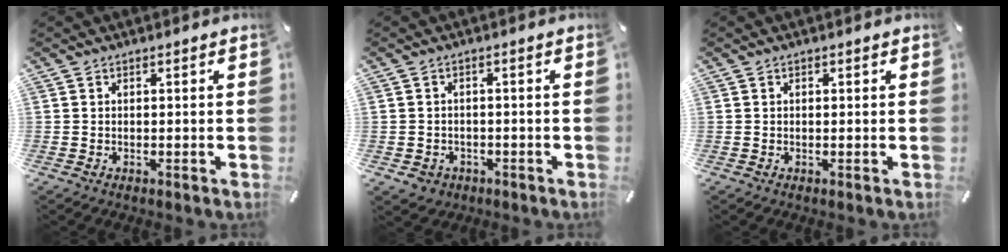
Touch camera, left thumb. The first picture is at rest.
{"total": 3.2, "force": [-1.5, 2.7, 1.0], "torque": [-0.023, 0.004, -0.030]}
{"total": 0.5, "force": [0.1, 0.4, 0.3], "torque": [-0.006, 0.002, 0.002]}